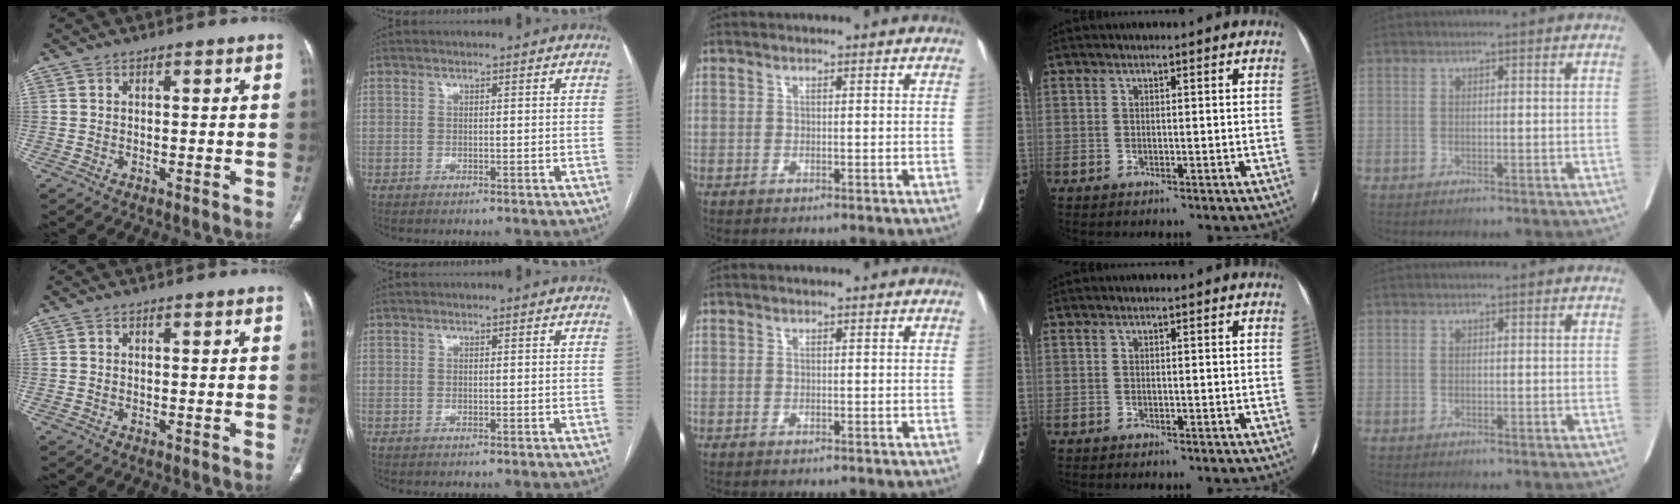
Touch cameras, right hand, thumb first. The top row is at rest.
{}